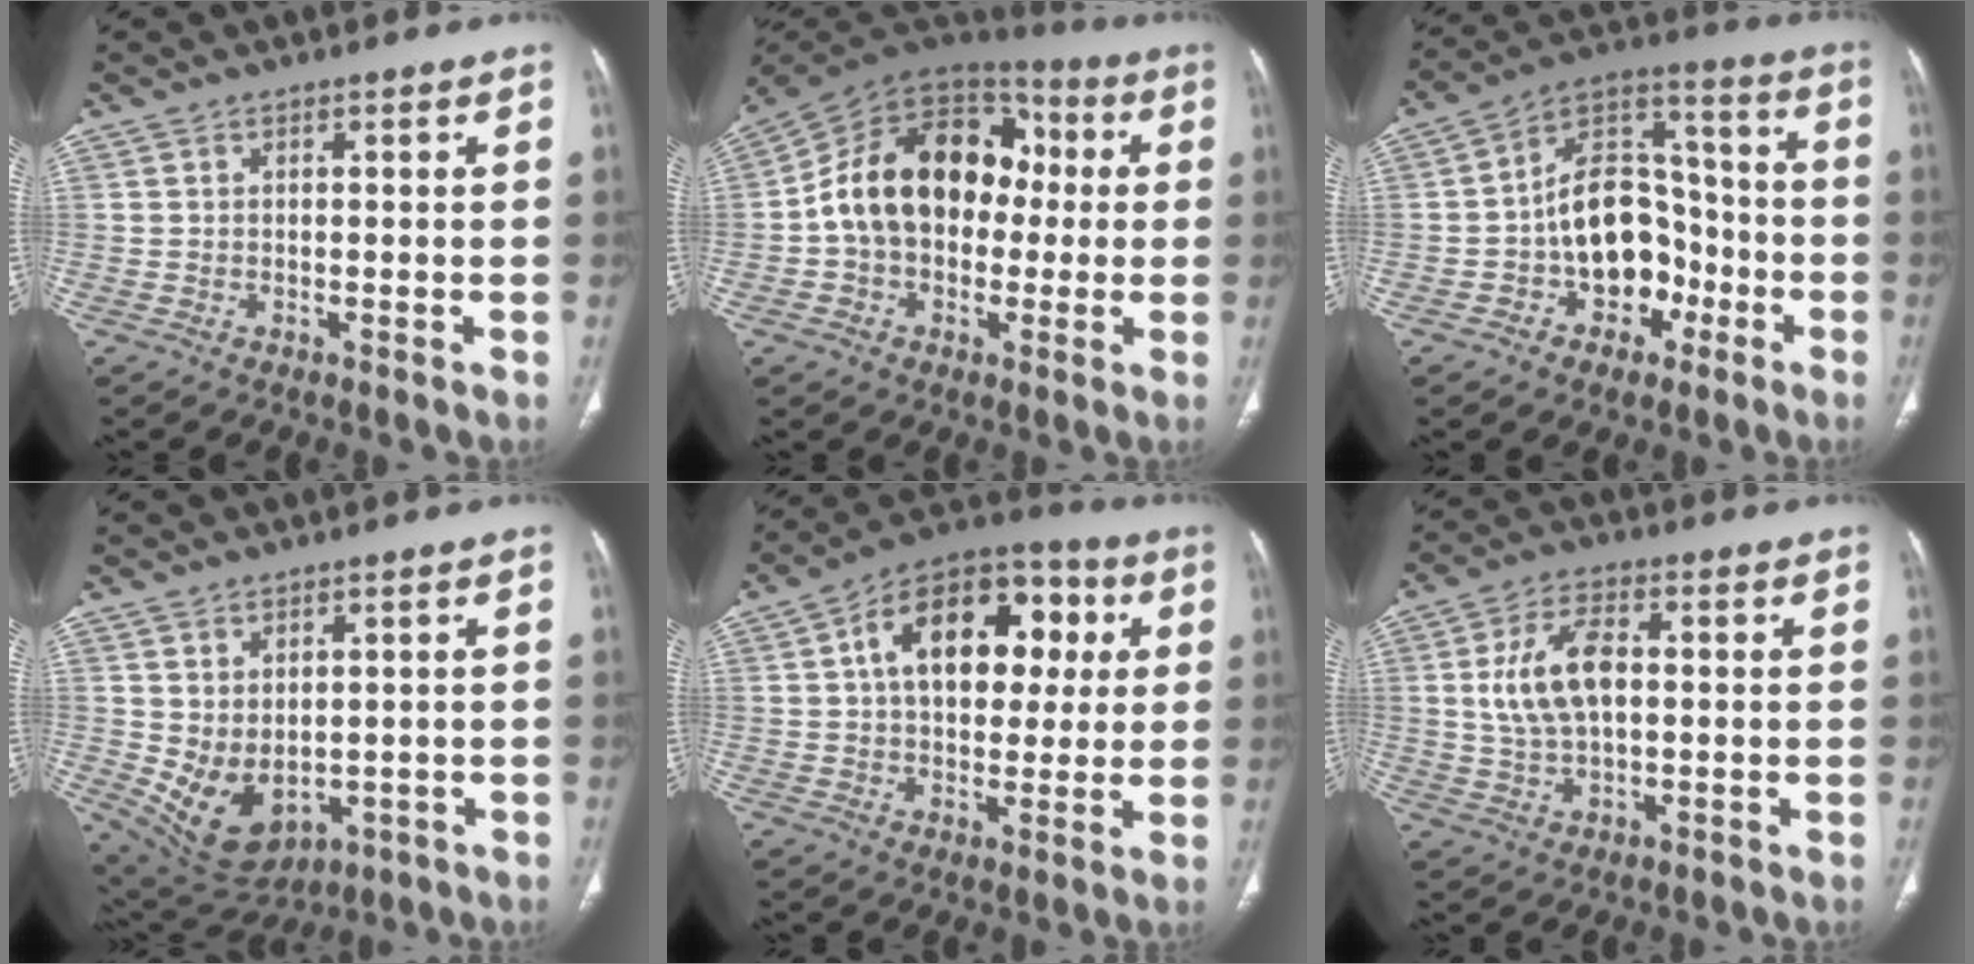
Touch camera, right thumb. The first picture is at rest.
{"total": 19.5, "force": [0.3, 14.1, 13.5], "torque": [-0.197, 0.048, -0.004]}
{"total": 15.7, "force": [-4.6, 11.0, 10.2], "torque": [-0.114, 0.053, -0.078]}
{"total": 9.9, "force": [-0.7, 6.5, 7.4], "torque": [-0.117, -0.007, 0.023]}
{"total": 18.5, "force": [4.0, 11.6, 13.8], "torque": [-0.170, 0.021, 0.054]}
{"total": 10.2, "force": [1.1, 5.5, 8.5], "torque": [-0.165, 0.008, 0.024]}